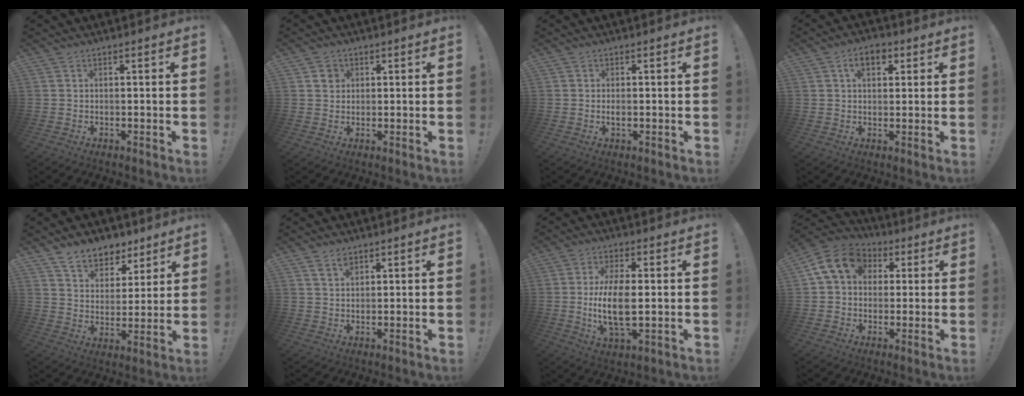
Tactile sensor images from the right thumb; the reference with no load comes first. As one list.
[{"total": 3.2, "force": [1.2, 2.9, 0.6], "torque": [0.005, -0.004, 0.018]}, {"total": 1.3, "force": [-0.2, 0.4, 1.2], "torque": [-0.020, 0.000, -0.005]}, {"total": 6.1, "force": [2.4, 3.8, 4.2], "torque": [-0.057, 0.004, 0.040]}, {"total": 9.4, "force": [7.4, 5.5, 2.1], "torque": [-0.038, -0.058, 0.143]}, {"total": 2.9, "force": [2.0, 1.6, 1.4], "torque": [-0.012, -0.013, 0.034]}, {"total": 12.2, "force": [-0.3, 5.2, 11.1], "torque": [-0.226, -0.012, -0.010]}, {"total": 13.2, "force": [4.0, 10.3, 7.2], "torque": [-0.105, -0.001, 0.080]}]